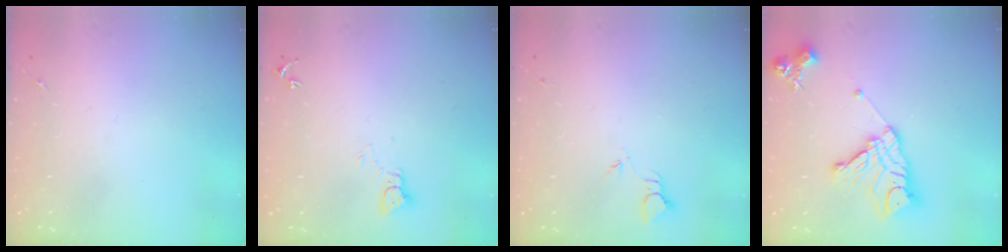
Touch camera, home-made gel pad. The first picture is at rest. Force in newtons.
{"total": 2.6, "press": 2.6, "slide": 0.1}
{"total": 2.3, "press": 2.3, "slide": 0.1}
{"total": 16.3, "press": 16.2, "slide": 1.4}